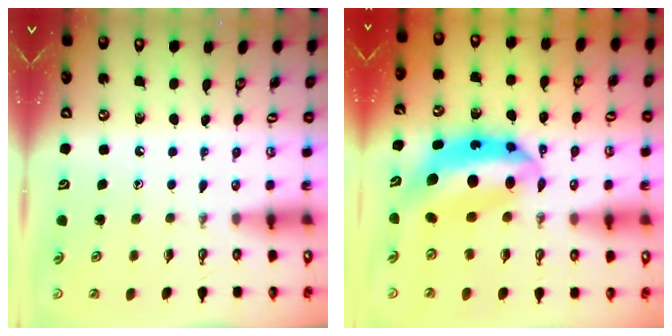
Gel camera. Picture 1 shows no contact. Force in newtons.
{"total": 11.2, "press": 11.1, "slide": 0.8}